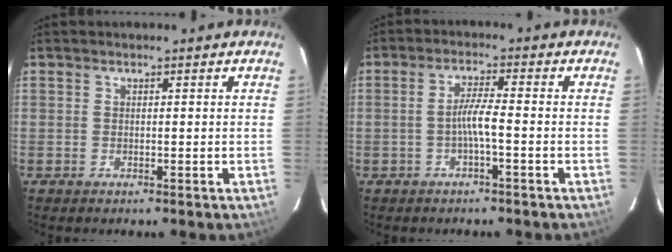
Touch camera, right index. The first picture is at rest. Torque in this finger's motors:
{"motor_torque": [0.23, -0.03, 0.34, 0.09]}